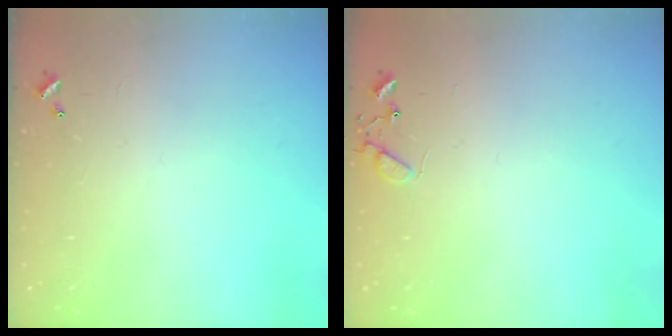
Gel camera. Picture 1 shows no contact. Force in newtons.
{"total": 6.1, "press": 6.1, "slide": 0.5}